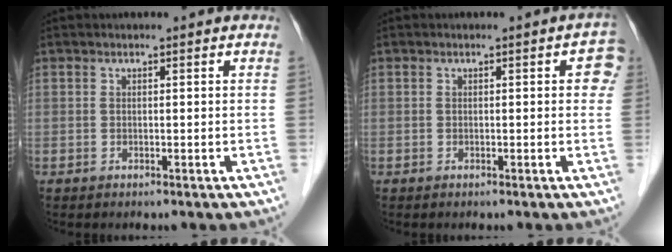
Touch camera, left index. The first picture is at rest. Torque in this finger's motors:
{"motor_torque": [0.87, -0.41, 0.36, 0.05]}